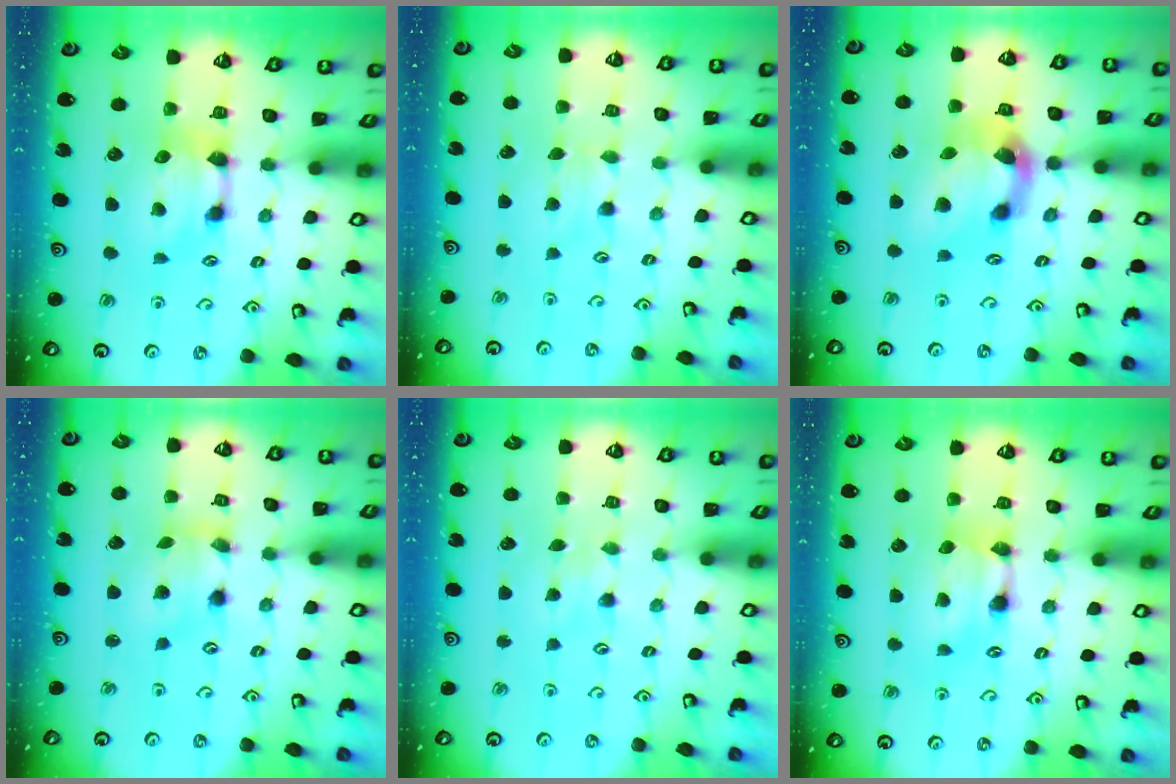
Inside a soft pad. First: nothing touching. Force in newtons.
{"total": 3.4, "press": 3.4, "slide": 0.4}
{"total": 4.9, "press": 4.5, "slide": 1.9}
{"total": 2.5, "press": 2.1, "slide": 1.5}
{"total": 4.2, "press": 4.1, "slide": 0.3}
{"total": 1.7, "press": 1.7, "slide": 0.2}